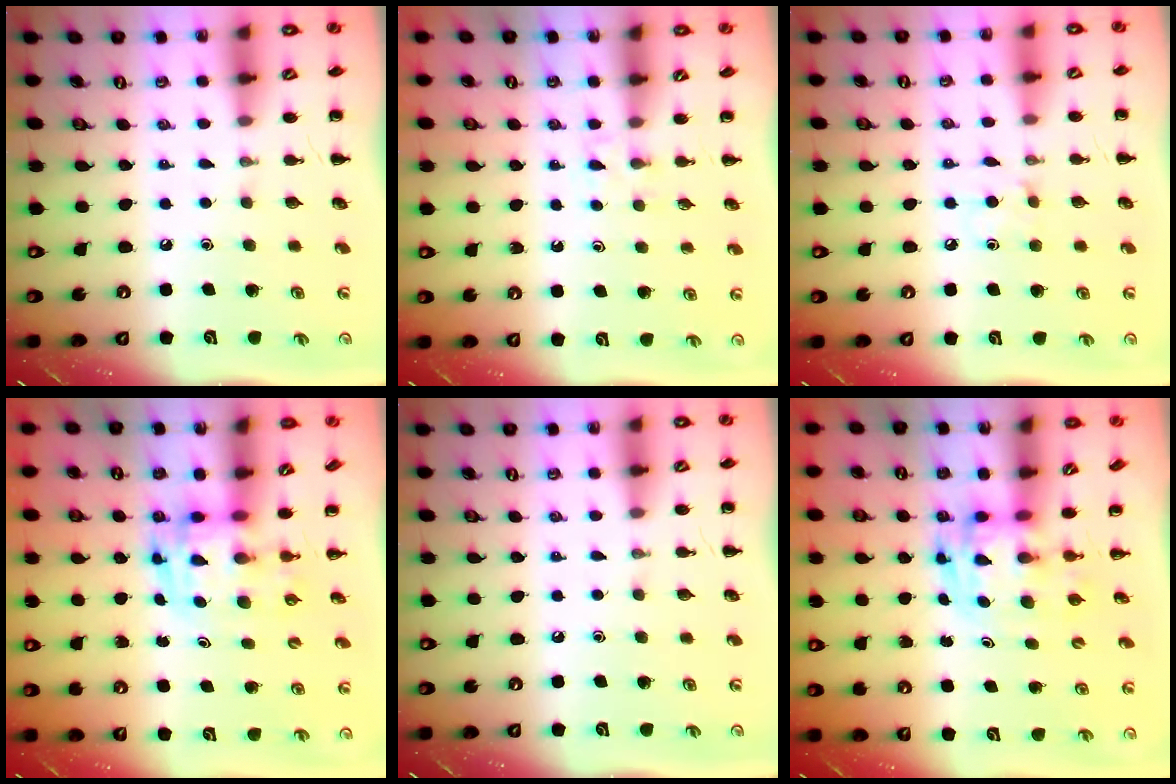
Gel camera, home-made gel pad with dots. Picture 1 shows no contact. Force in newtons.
{"total": 2.2, "press": 2.0, "slide": 1.0}
{"total": 5.3, "press": 5.1, "slide": 1.3}
{"total": 3.4, "press": 3.4, "slide": 0.6}
{"total": 0.0}
{"total": 3.3, "press": 3.3, "slide": 0.6}